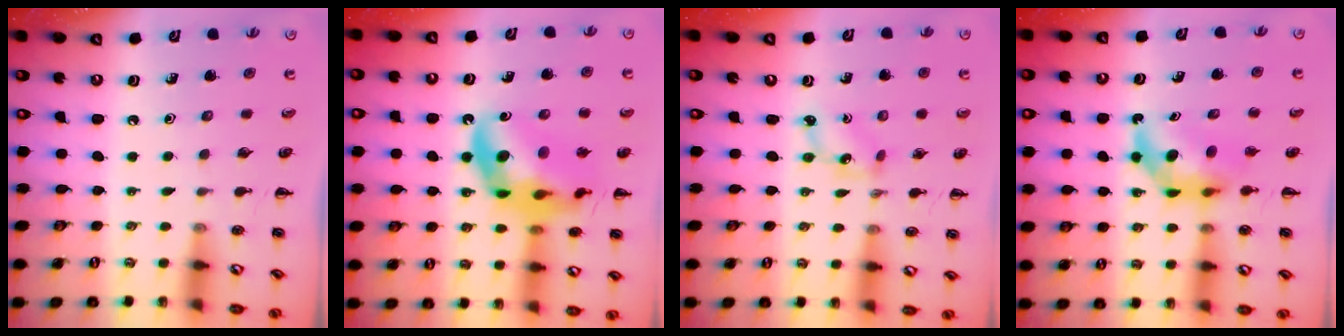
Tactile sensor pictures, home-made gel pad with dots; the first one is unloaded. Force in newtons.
{"total": 19.0, "press": 18.5, "slide": 4.2}
{"total": 2.1, "press": 2.0, "slide": 0.4}
{"total": 6.7, "press": 6.5, "slide": 1.5}